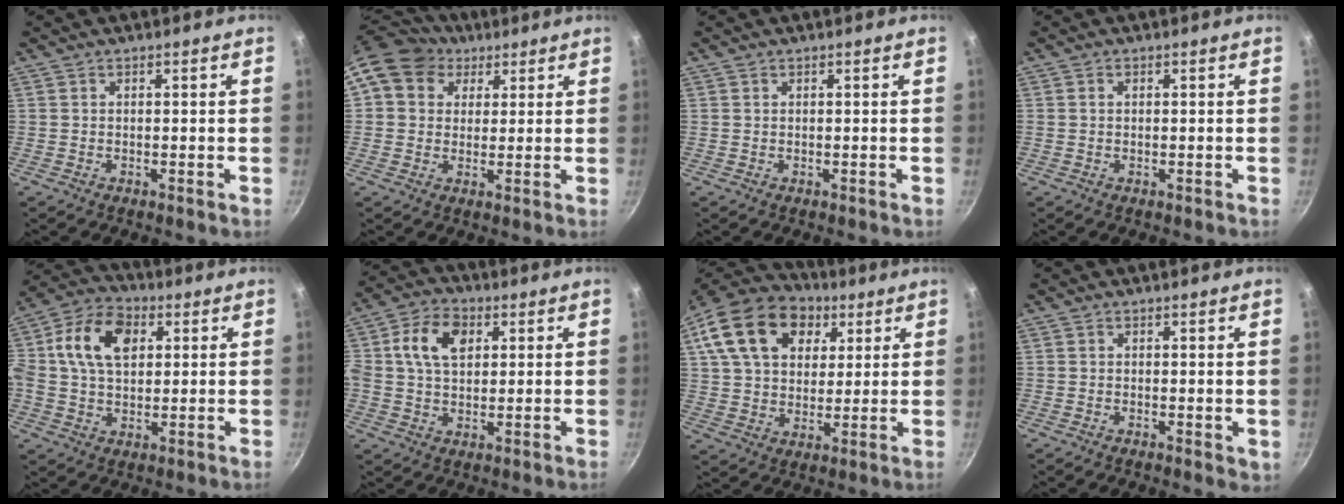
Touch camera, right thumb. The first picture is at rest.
{"total": 11.1, "force": [4.8, 9.1, 4.3], "torque": [-0.054, 0.010, 0.069]}
{"total": 0.0}
{"total": 0.8, "force": [0.2, 0.6, 0.5], "torque": [-0.006, 0.005, 0.002]}
{"total": 13.4, "force": [3.2, 9.1, 9.3], "torque": [-0.150, 0.011, 0.037]}
{"total": 9.7, "force": [2.5, 6.8, 6.5], "torque": [-0.101, 0.009, 0.031]}
{"total": 21.3, "force": [8.4, 14.8, 12.7], "torque": [-0.211, 0.005, 0.139]}
{"total": 1.6, "force": [0.2, 1.0, 1.2], "torque": [-0.013, -0.003, 0.001]}